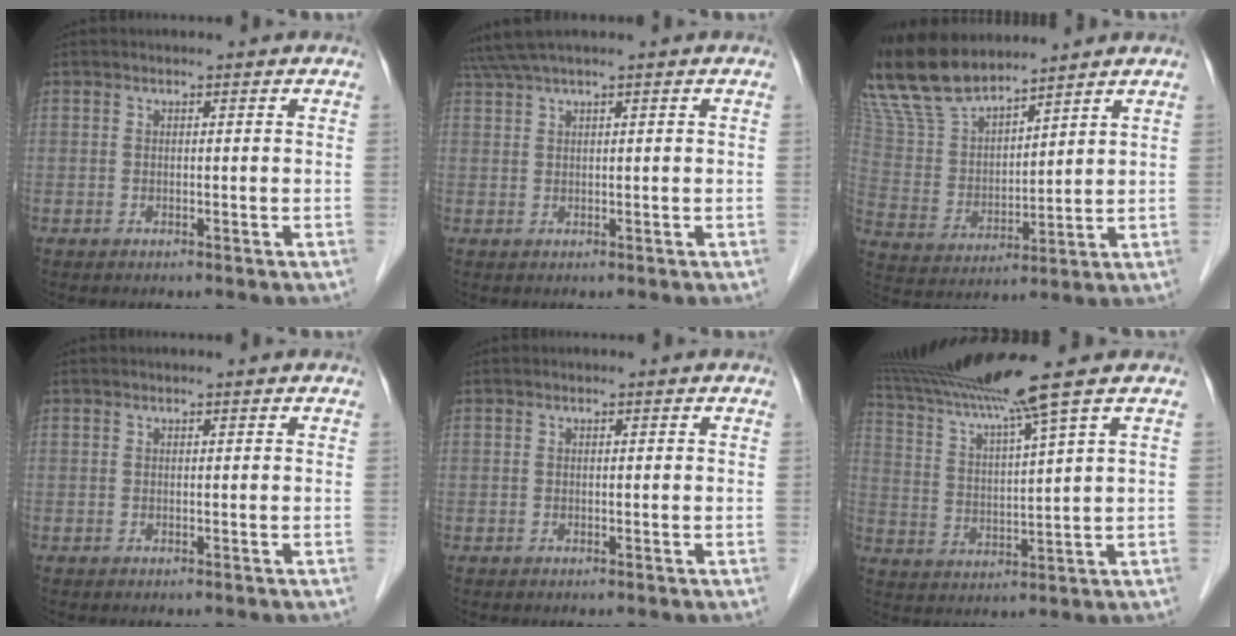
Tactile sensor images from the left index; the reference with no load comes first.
{"total": 3.2, "force": [2.6, -0.7, 1.8], "torque": [-0.043, 0.026, 0.057]}
{"total": 13.9, "force": [12.5, 2.7, 5.5], "torque": [-0.130, 0.010, 0.257]}
{"total": 0.0}
{"total": 0.0}
{"total": 13.0, "force": [10.4, -2.8, 7.2], "torque": [-0.128, -0.005, 0.178]}